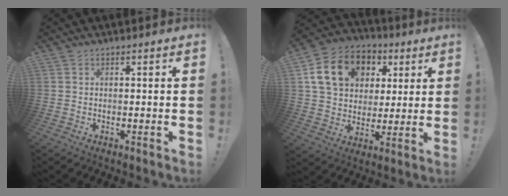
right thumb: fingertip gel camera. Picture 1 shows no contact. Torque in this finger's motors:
{"motor_torque": [1.96, 2.02, 0.75, 0.25, 0.40]}